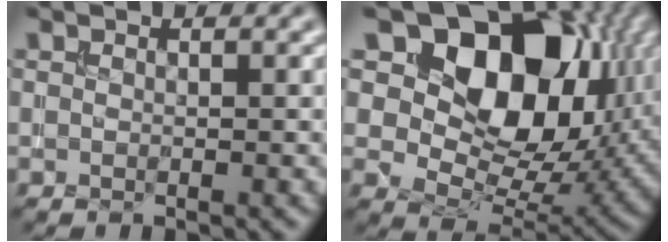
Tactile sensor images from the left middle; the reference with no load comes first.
{"total": 15.4, "force": [5.9, 10.1, 10.1], "torque": [-0.157, 0.003, 0.094]}